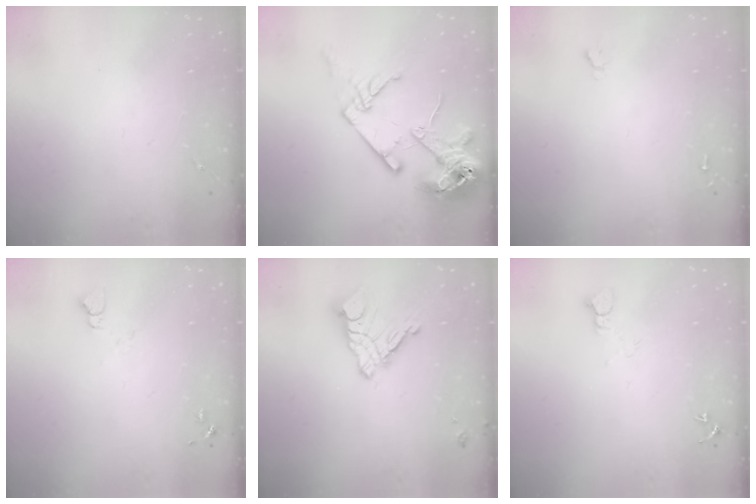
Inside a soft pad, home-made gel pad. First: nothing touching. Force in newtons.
{"total": 18.6, "press": 18.4, "slide": 2.2}
{"total": 1.6, "press": 1.6, "slide": 0.2}
{"total": 3.9, "press": 3.9, "slide": 0.4}
{"total": 12.6, "press": 12.5, "slide": 1.1}
{"total": 4.2, "press": 4.1, "slide": 0.4}